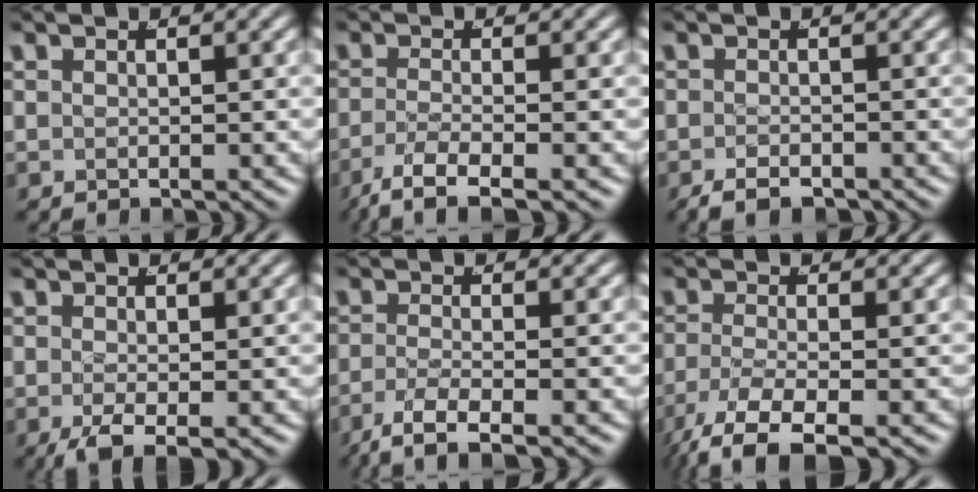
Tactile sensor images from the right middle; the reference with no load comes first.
{"total": 5.9, "force": [-4.3, 1.5, 3.7], "torque": [-0.072, -0.032, -0.051]}
{"total": 2.5, "force": [-2.3, 0.6, 0.9], "torque": [-0.017, -0.011, -0.031]}
{"total": 3.8, "force": [-2.4, 1.2, 2.7], "torque": [-0.052, -0.026, -0.025]}
{"total": 5.6, "force": [-4.0, 1.3, 3.6], "torque": [-0.071, -0.030, -0.049]}
{"total": 6.7, "force": [-4.7, 2.5, 4.1], "torque": [-0.098, -0.045, -0.050]}